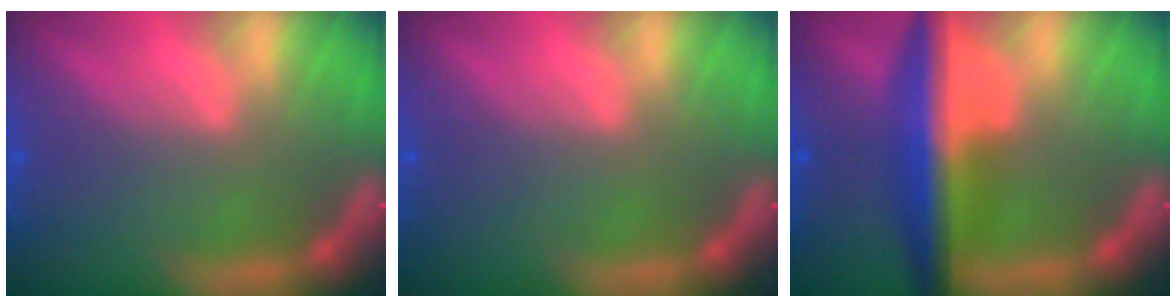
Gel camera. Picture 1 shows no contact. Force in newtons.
{"total": 0.0}
{"total": 7.4}